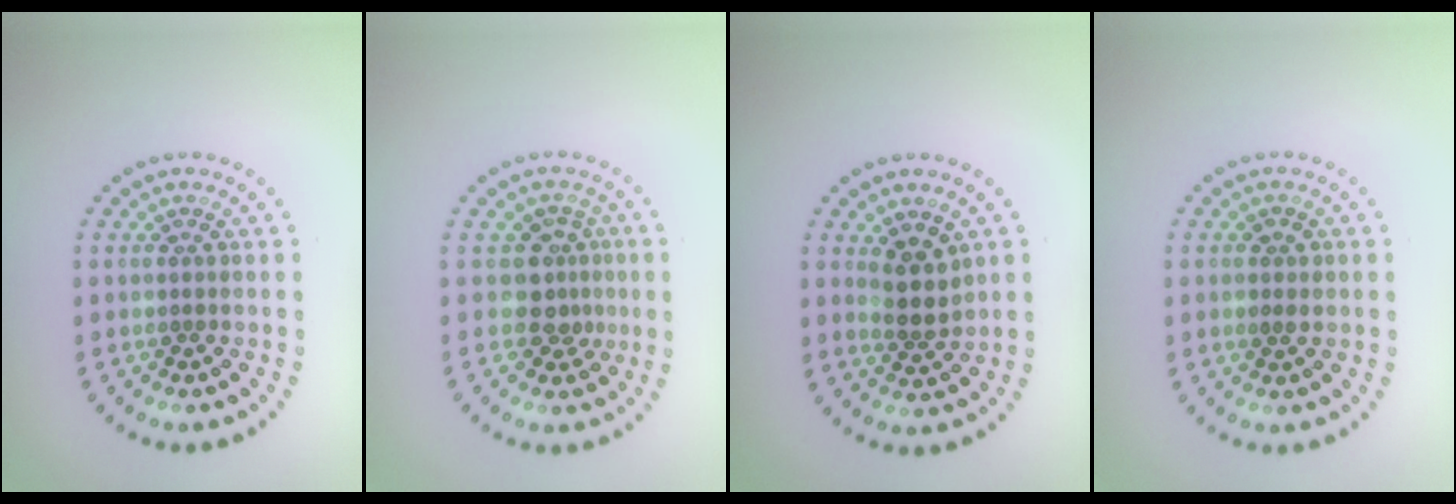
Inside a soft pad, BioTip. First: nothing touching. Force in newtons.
{"total": 2.5, "press": 1.9, "slide": 1.7}
{"total": 2.6, "press": 2.3, "slide": 1.2}
{"total": 1.2, "press": 1.2, "slide": 0.2}